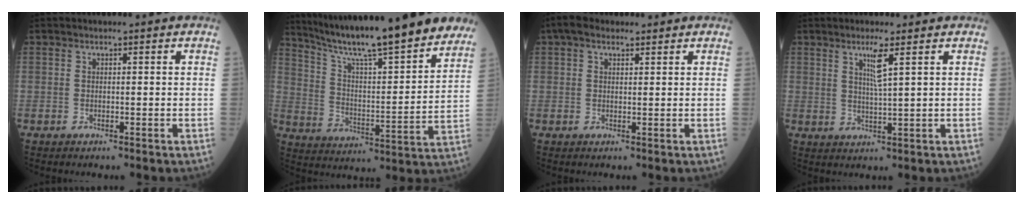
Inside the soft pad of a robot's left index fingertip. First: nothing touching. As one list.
[{"total": 24.3, "force": [20.9, 1.9, 12.2], "torque": [-0.200, -0.024, 0.307]}, {"total": 3.3, "force": [2.1, 1.7, 1.8], "torque": [-0.044, 0.025, 0.040]}, {"total": 3.7, "force": [1.9, -0.3, 3.1], "torque": [-0.064, -0.007, 0.039]}]